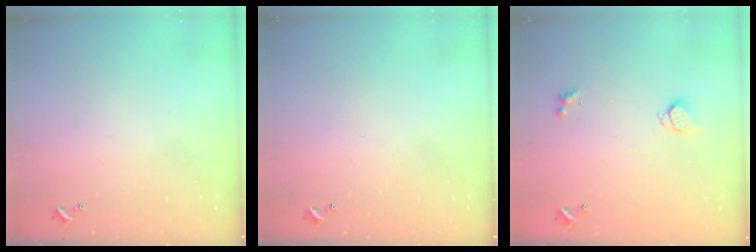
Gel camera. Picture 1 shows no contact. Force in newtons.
{"total": 0.0}
{"total": 2.4, "press": 2.3, "slide": 0.6}